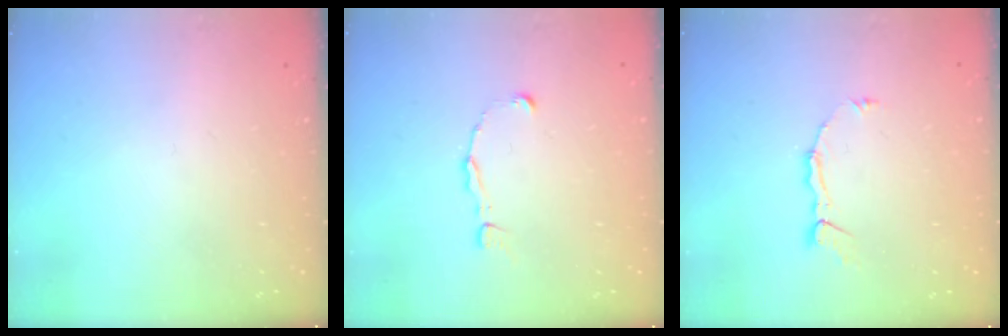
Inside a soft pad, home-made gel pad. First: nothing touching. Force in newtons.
{"total": 1.2, "press": 1.2, "slide": 0.1}
{"total": 3.5, "press": 3.5, "slide": 0.3}